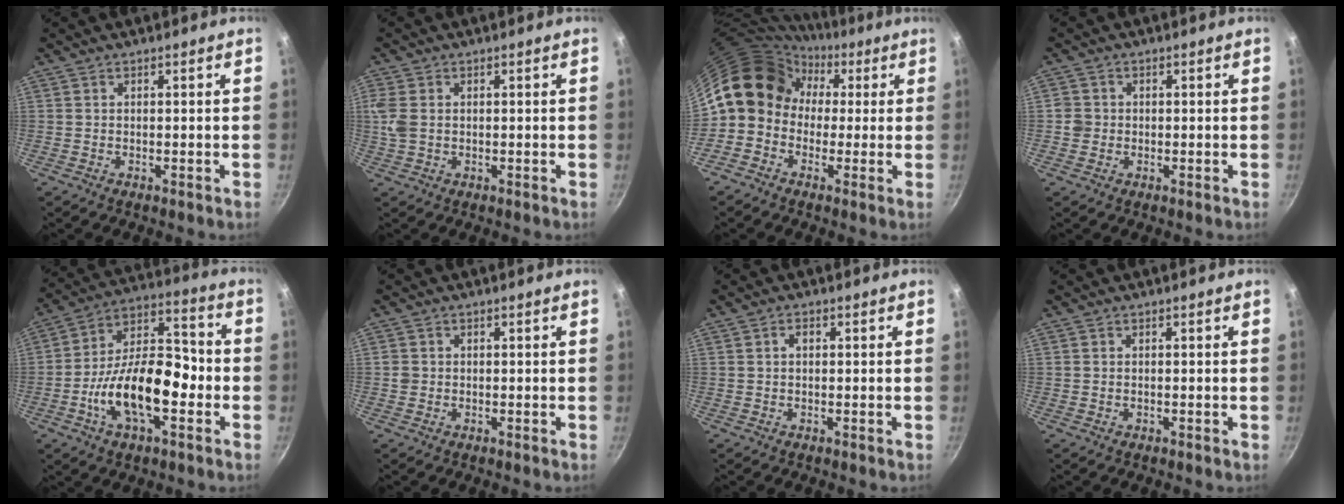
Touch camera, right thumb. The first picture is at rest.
{"total": 4.3, "force": [0.5, 3.0, 3.0], "torque": [-0.069, 0.002, 0.009]}
{"total": 12.6, "force": [0.5, 11.0, 6.2], "torque": [-0.071, 0.039, -0.017]}
{"total": 2.3, "force": [-0.4, 2.2, 0.6], "torque": [-0.001, 0.009, -0.008]}
{"total": 18.4, "force": [-5.2, 9.3, 15.0], "torque": [-0.229, 0.049, -0.103]}
{"total": 1.4, "force": [-0.1, 1.3, 0.5], "torque": [-0.004, 0.005, -0.003]}
{"total": 1.4, "force": [0.2, 1.0, 1.0], "torque": [-0.017, 0.005, 0.003]}
{"total": 0.0}